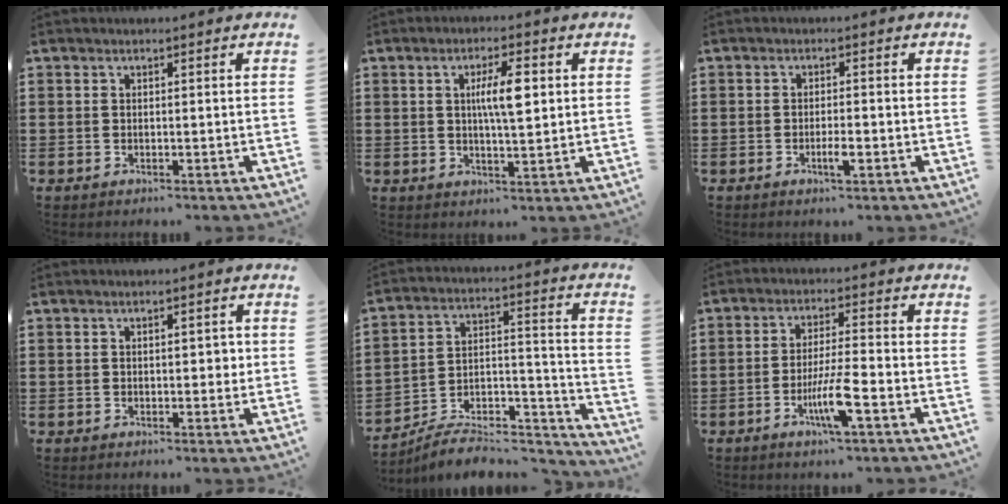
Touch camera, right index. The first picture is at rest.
{"total": 6.1, "force": [1.2, 1.6, 5.8], "torque": [-0.113, 0.010, 0.017]}
{"total": 2.5, "force": [-1.1, 0.5, 2.2], "torque": [-0.038, 0.001, -0.019]}
{"total": 2.5, "force": [0.3, 1.2, 2.2], "torque": [-0.034, 0.005, 0.002]}
{"total": 7.1, "force": [-6.3, 2.2, 2.3], "torque": [-0.026, 0.014, -0.119]}
{"total": 7.0, "force": [-3.0, 0.6, 6.2], "torque": [-0.120, -0.014, -0.055]}